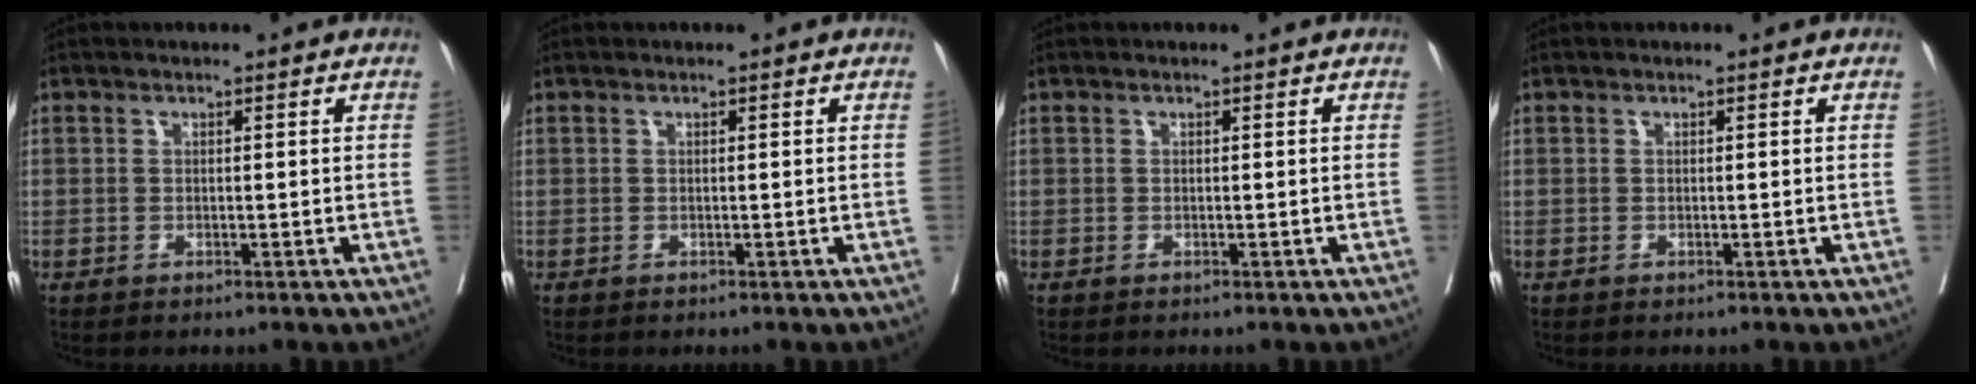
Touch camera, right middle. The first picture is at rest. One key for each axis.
{"total": 0.0}
{"total": 0.0}
{"total": 0.0}